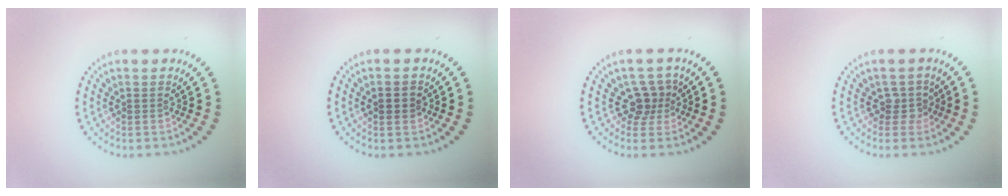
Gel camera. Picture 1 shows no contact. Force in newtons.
{"total": 2.2, "press": 2.2, "slide": 0.2}
{"total": 2.4, "press": 1.8, "slide": 1.6}
{"total": 1.8, "press": 1.3, "slide": 1.2}